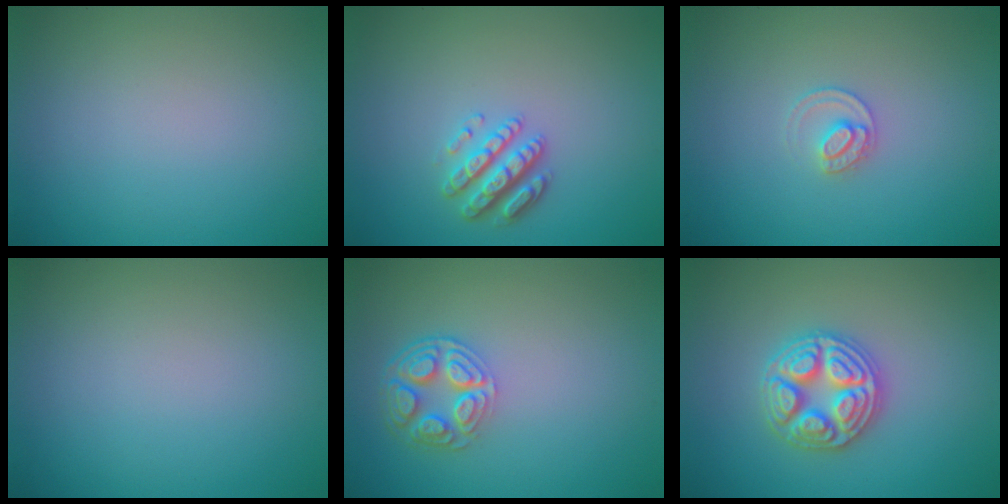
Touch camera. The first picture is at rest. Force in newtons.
{"total": 2.9, "press": 2.8, "slide": 1.1}
{"total": 1.7, "press": 1.7, "slide": 0.1}
{"total": 0.0}
{"total": 4.5, "press": 3.4, "slide": 2.9}
{"total": 4.9, "press": 4.8, "slide": 0.7}